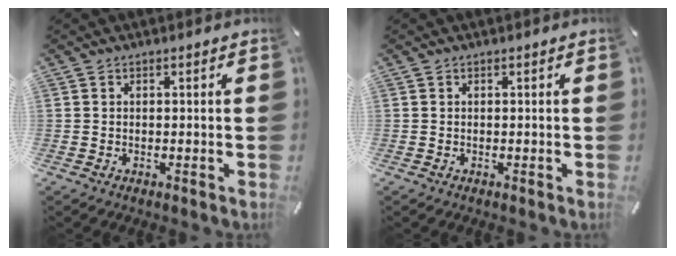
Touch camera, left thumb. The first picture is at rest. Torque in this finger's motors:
{"motor_torque": [0.00, 0.00, 0.00, 0.00, 0.00]}